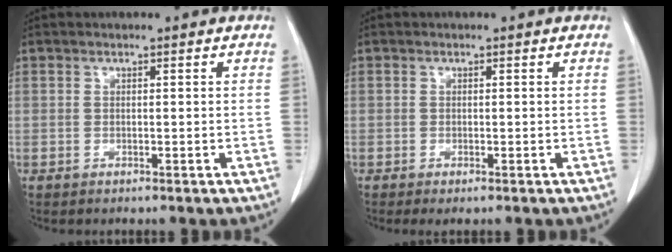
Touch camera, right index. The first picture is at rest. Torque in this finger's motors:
{"motor_torque": [0.14, -0.21, -0.04, 0.01]}